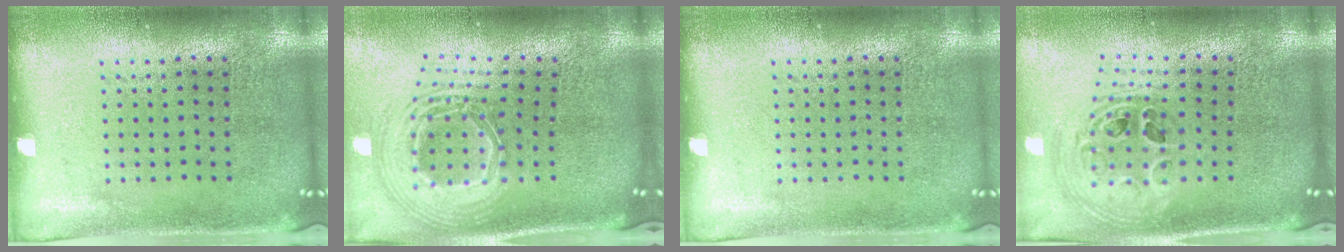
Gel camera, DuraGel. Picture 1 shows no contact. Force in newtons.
{"total": 2.8, "press": 1.9, "slide": 2.0}
{"total": 0.0}
{"total": 1.3, "press": 1.2, "slide": 0.6}